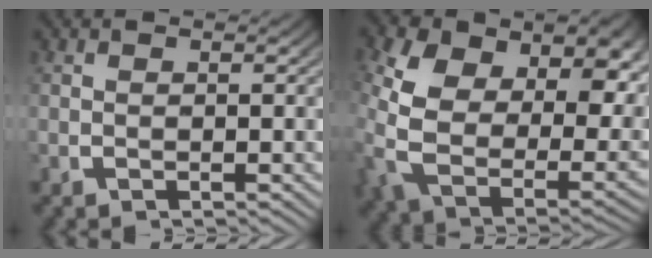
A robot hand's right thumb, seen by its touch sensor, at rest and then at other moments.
{"total": 15.1, "force": [0.7, 10.5, 10.7], "torque": [-0.273, -0.079, 0.046]}